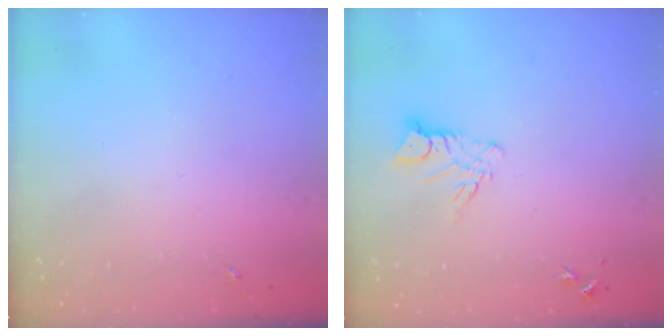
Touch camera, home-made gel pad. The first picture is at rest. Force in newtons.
{"total": 7.0, "press": 7.0, "slide": 0.7}